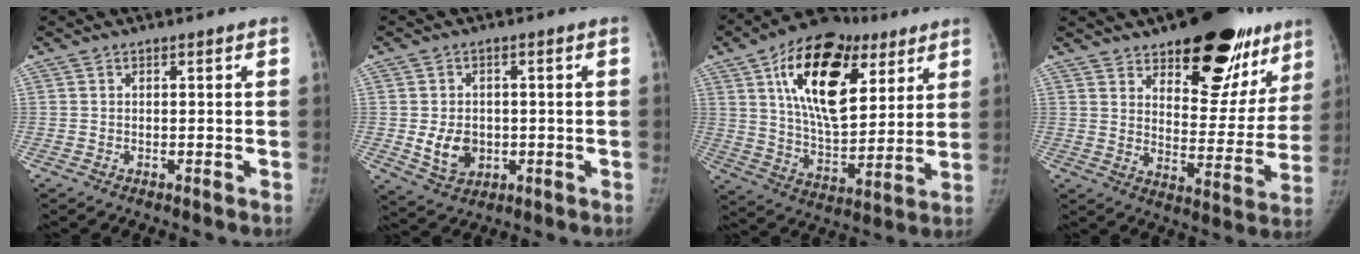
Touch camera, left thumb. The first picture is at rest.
{"total": 7.1, "force": [-0.9, 5.7, 4.3], "torque": [-0.048, -0.002, -0.004]}
{"total": 24.2, "force": [10.1, 13.0, 17.7], "torque": [-0.258, -0.028, 0.164]}
{"total": 23.1, "force": [14.5, 10.8, 14.3], "torque": [-0.131, -0.071, 0.204]}